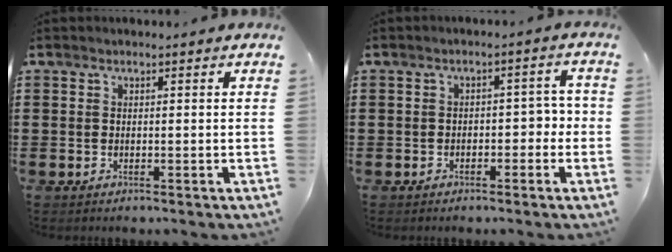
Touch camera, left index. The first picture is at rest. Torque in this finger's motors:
{"motor_torque": [0.18, 0.06, 0.04, 0.01]}